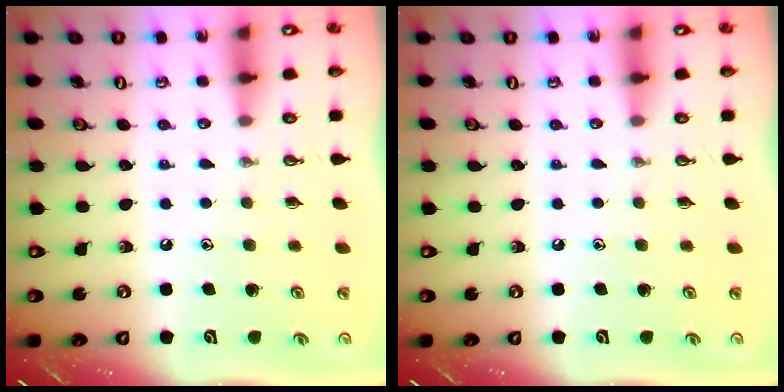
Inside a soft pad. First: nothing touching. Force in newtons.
{"total": 0.0}